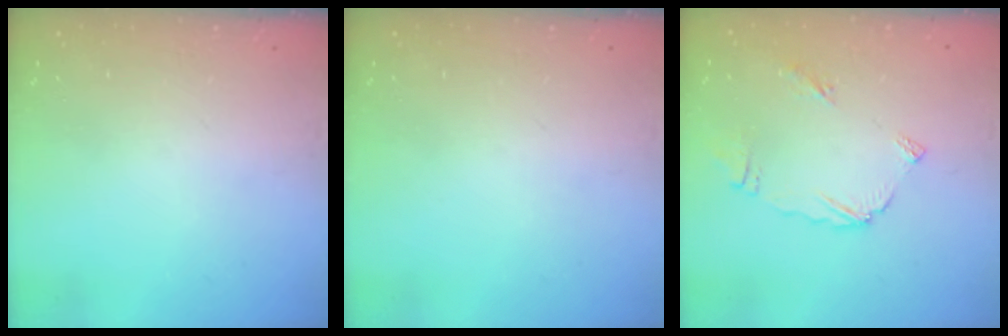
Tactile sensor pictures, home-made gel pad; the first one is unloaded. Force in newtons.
{"total": 0.0}
{"total": 6.4, "press": 6.4, "slide": 0.6}